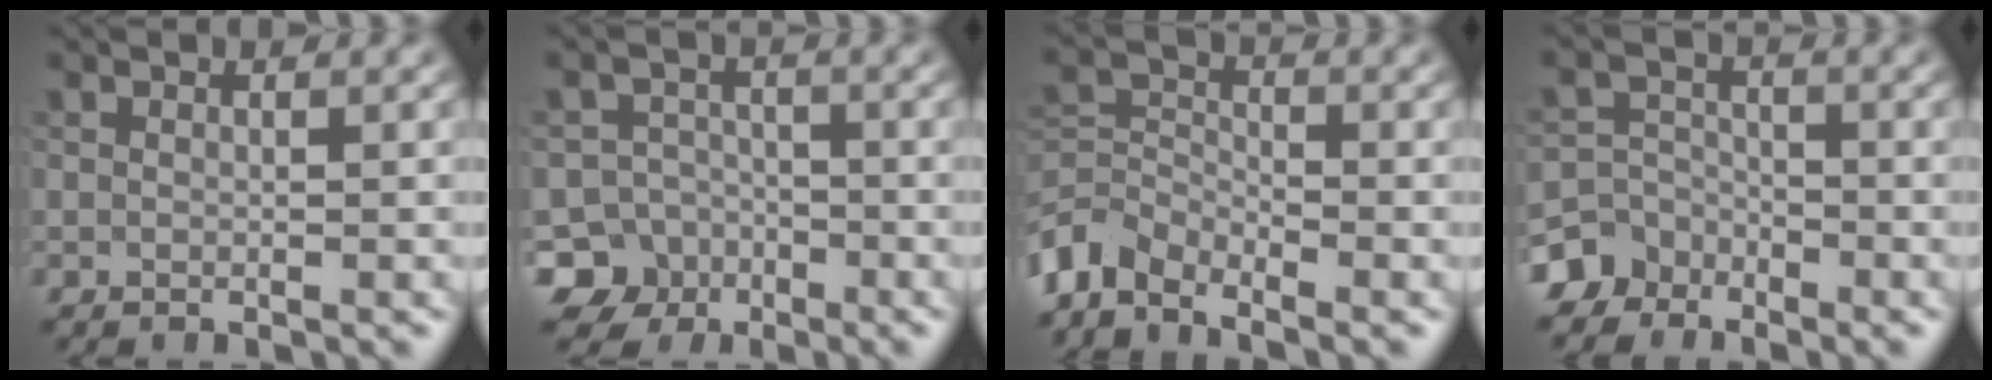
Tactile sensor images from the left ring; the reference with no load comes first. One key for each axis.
{"total": 7.7, "fx": -4.7, "fy": 6.0, "fz": 0.6, "tx": 0.008, "ty": -0.018, "tz": -0.095}
{"total": 4.9, "fx": -4.0, "fy": 2.1, "fz": 1.8, "tx": -0.039, "ty": -0.004, "tz": -0.093}
{"total": 6.0, "fx": -4.5, "fy": 3.9, "fz": 0.3, "tx": 0.012, "ty": -0.010, "tz": -0.090}